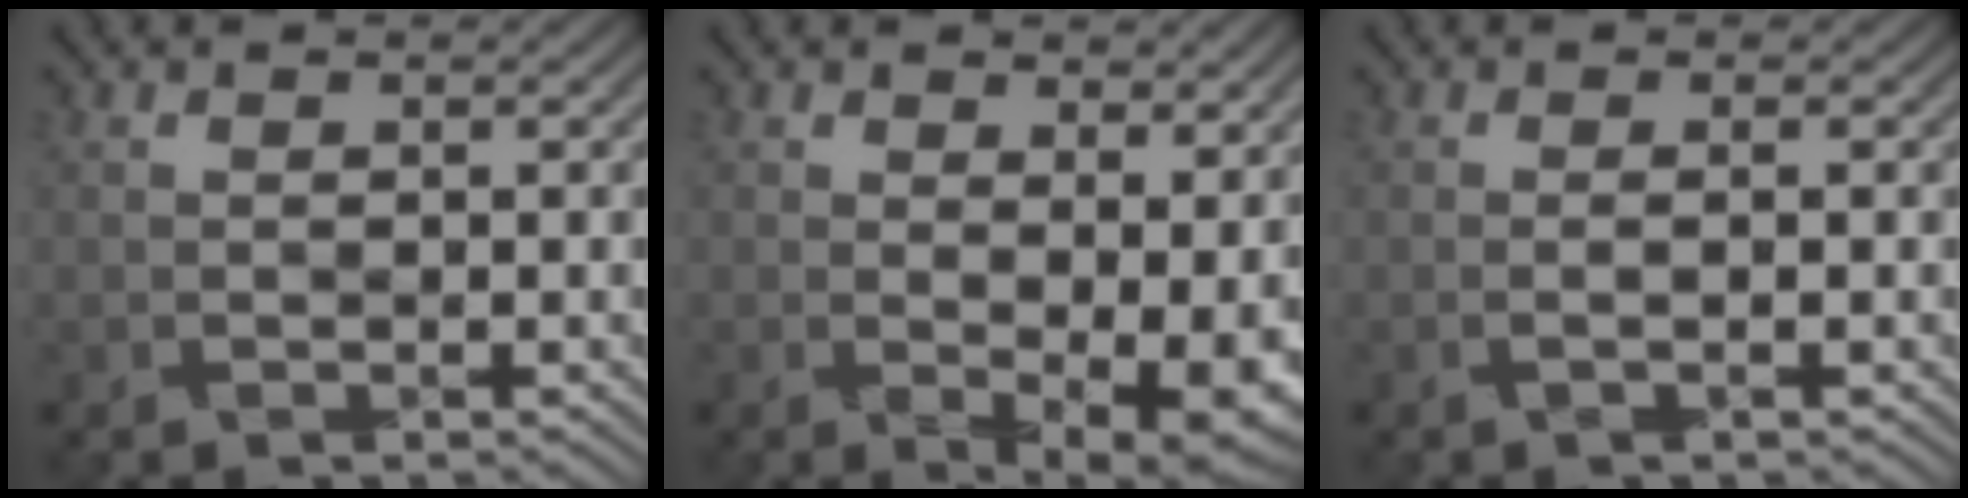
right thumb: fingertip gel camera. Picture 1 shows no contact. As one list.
[{"total": 7.3, "force": [1.2, 3.3, 6.4], "torque": [-0.094, -0.011, 0.026]}, {"total": 1.2, "force": [-0.6, -0.3, 1.0], "torque": [-0.017, 0.005, -0.017]}]